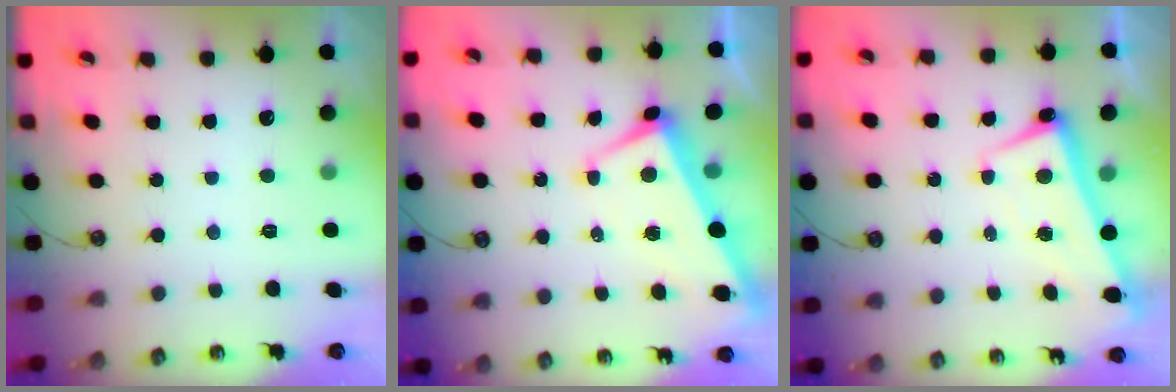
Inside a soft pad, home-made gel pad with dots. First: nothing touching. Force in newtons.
{"total": 1.7, "press": 1.4, "slide": 1.0}
{"total": 2.5, "press": 2.4, "slide": 0.6}